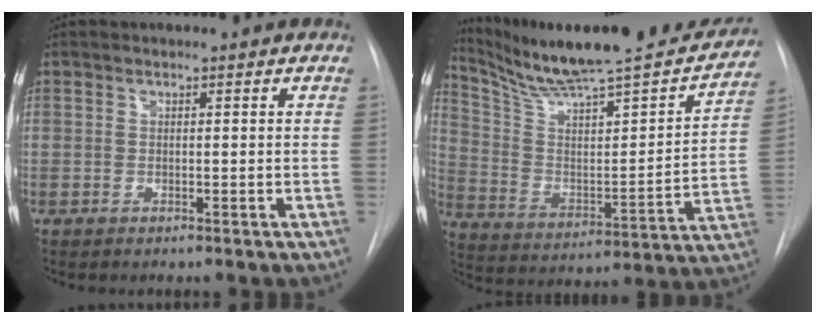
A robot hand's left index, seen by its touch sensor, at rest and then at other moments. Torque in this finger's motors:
{"motor_torque": [0.30, -0.59, 0.09, 0.08]}